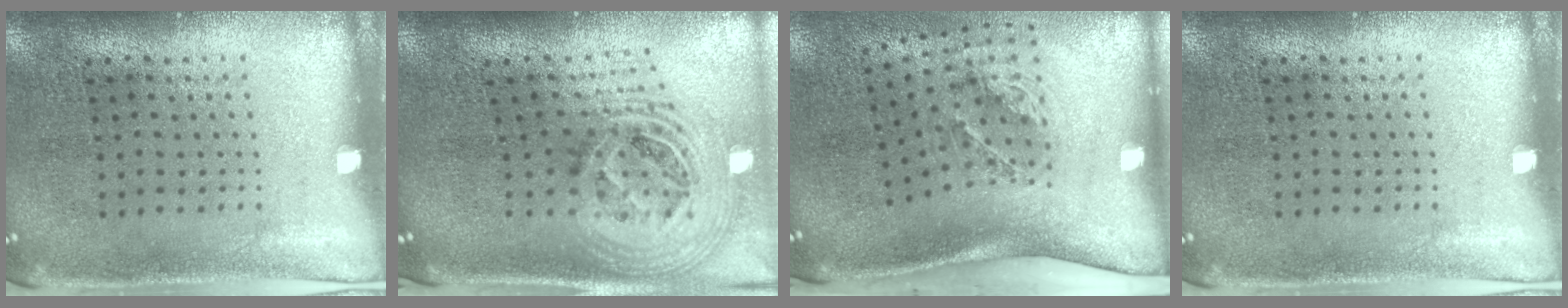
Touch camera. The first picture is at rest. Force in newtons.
{"total": 2.7, "press": 1.9, "slide": 1.9}
{"total": 1.9, "press": 1.2, "slide": 1.4}
{"total": 0.0}